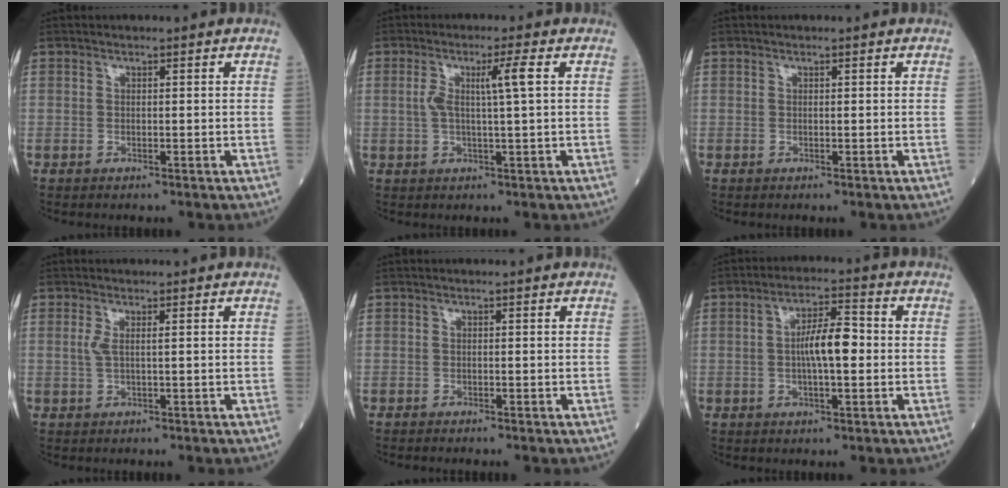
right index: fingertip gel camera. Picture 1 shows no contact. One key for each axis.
{"total": 4.7, "fx": 0.9, "fy": -0.5, "fz": 4.6, "tx": -0.088, "ty": 0.006, "tz": 0.019}
{"total": 0.0}
{"total": 1.6, "fx": 0.3, "fy": 0.0, "fz": 1.6, "tx": -0.044, "ty": 0.002, "tz": 0.006}
{"total": 1.1, "fx": -1.0, "fy": 0.0, "fz": 0.4, "tx": -0.006, "ty": 0.000, "tz": -0.013}
{"total": 6.7, "fx": -0.2, "fy": 1.6, "fz": 6.5, "tx": -0.117, "ty": 0.013, "tz": -0.006}